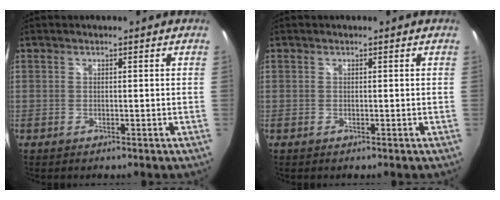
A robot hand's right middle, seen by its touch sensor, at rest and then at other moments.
{"total": 0.0}